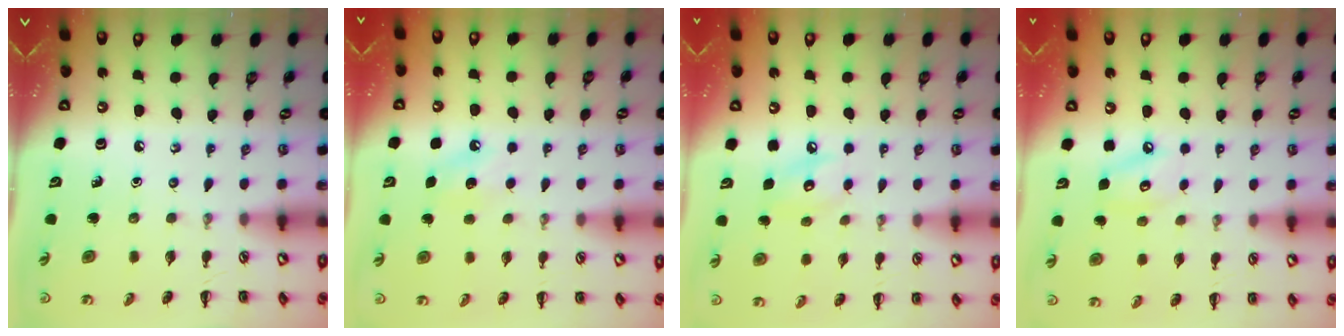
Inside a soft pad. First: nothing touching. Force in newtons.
{"total": 6.8, "press": 6.5, "slide": 1.9}
{"total": 7.4, "press": 7.4, "slide": 1.0}
{"total": 5.7, "press": 5.6, "slide": 0.8}